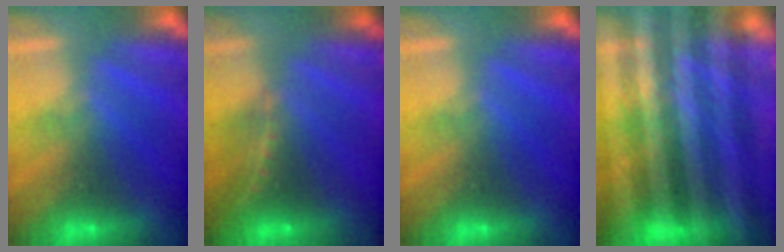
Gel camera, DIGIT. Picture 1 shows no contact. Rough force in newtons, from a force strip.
{"total": 4.9}
{"total": 0.0}
{"total": 8.3}